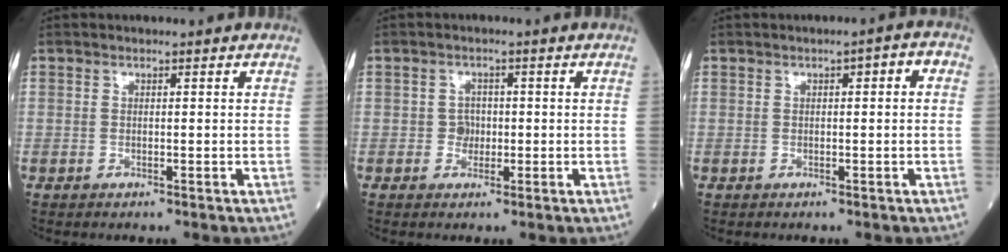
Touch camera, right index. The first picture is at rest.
{"total": 1.9, "force": [-0.3, 1.7, 0.9], "torque": [-0.008, 0.005, -0.006]}
{"total": 2.4, "force": [0.4, 0.6, 2.3], "torque": [-0.032, 0.013, 0.003]}